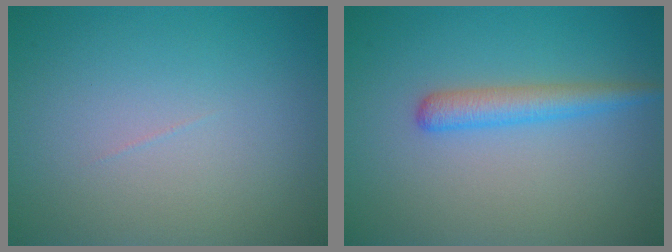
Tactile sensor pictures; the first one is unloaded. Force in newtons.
{"total": 2.5, "press": 2.5, "slide": 0.1}